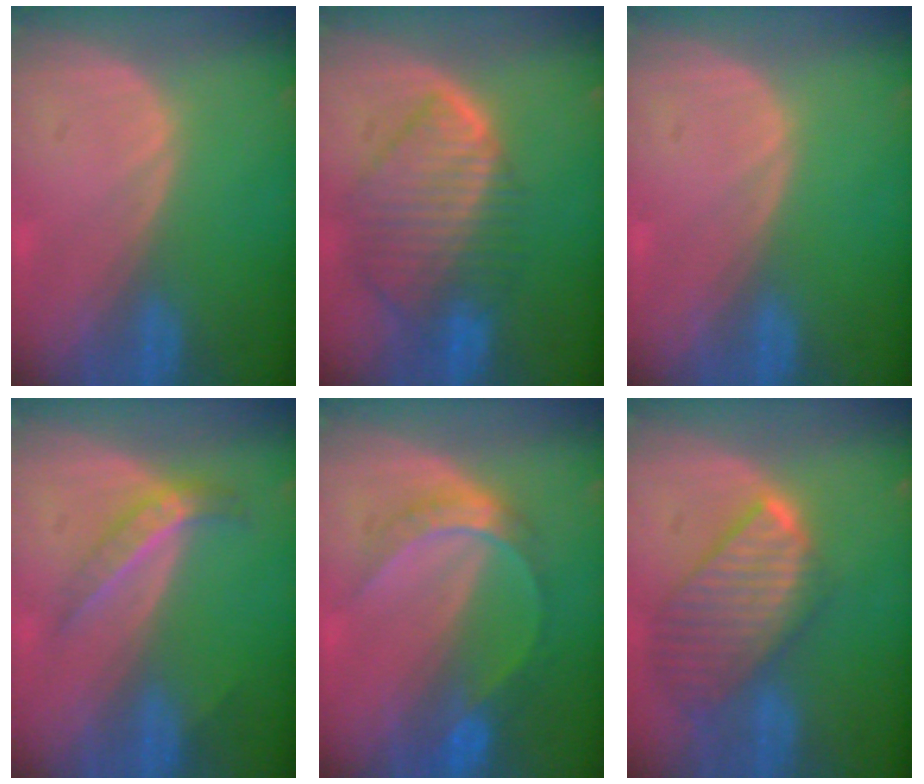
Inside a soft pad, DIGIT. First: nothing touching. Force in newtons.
{"total": 10.0, "press": 8.7, "slide": 5.0}
{"total": 0.0}
{"total": 4.4, "press": 3.9, "slide": 2.1}
{"total": 6.7, "press": 5.7, "slide": 3.4}
{"total": 9.8, "press": 8.4, "slide": 5.0}